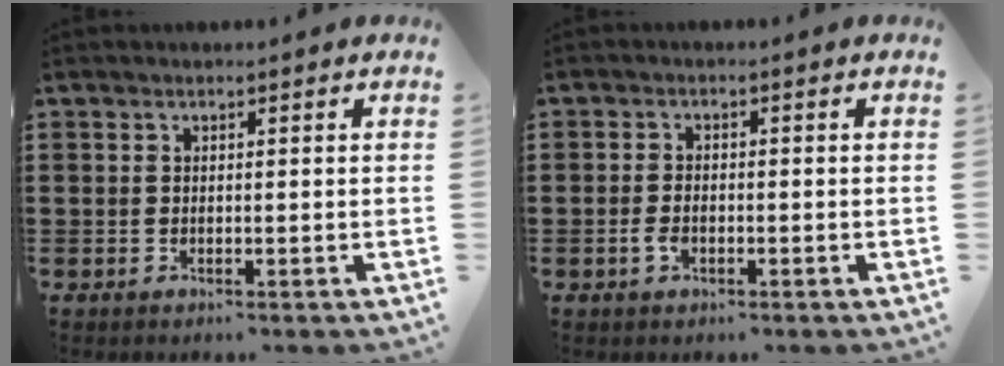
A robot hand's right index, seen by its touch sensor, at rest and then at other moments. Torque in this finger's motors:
{"motor_torque": [1.09, 1.05, 0.23, 0.07]}